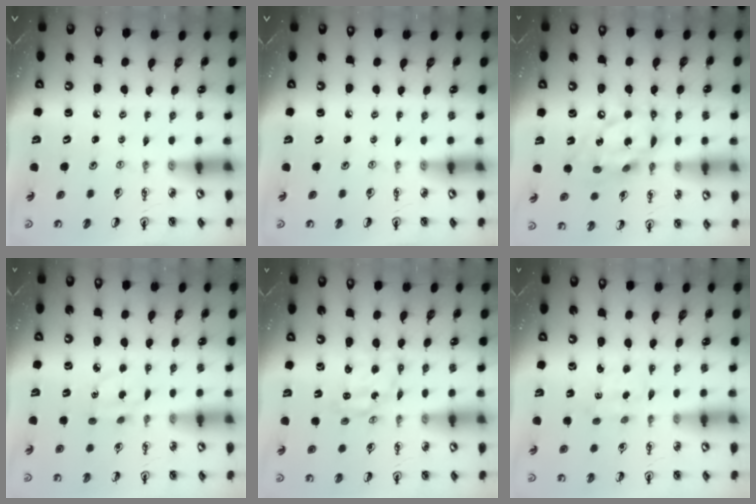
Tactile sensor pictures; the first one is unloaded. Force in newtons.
{"total": 0.0}
{"total": 14.7, "press": 14.6, "slide": 1.2}
{"total": 4.1, "press": 4.1, "slide": 0.6}
{"total": 3.6, "press": 3.6, "slide": 0.3}
{"total": 1.7, "press": 1.5, "slide": 0.8}